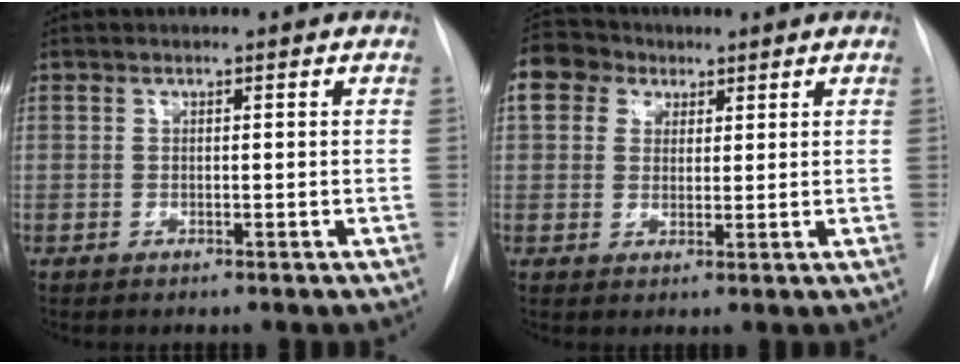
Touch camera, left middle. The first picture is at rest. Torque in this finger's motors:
{"motor_torque": [0.36, -0.35, 0.13, 0.03]}